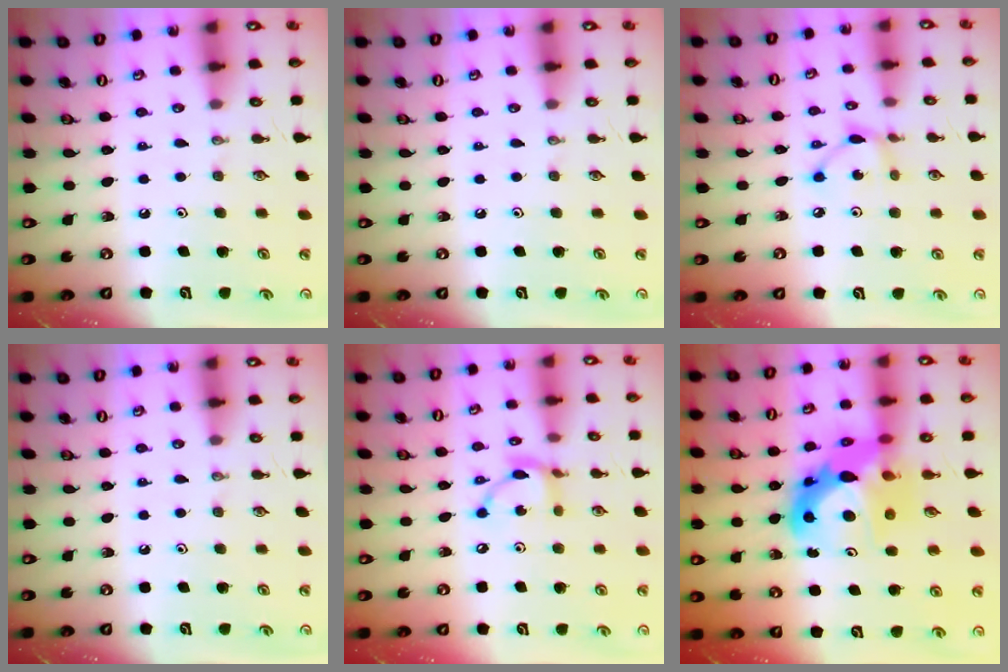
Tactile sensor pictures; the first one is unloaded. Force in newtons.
{"total": 0.0}
{"total": 5.1, "press": 5.1, "slide": 0.1}
{"total": 0.0}
{"total": 8.4, "press": 8.4, "slide": 0.2}
{"total": 13.7, "press": 13.6, "slide": 1.1}